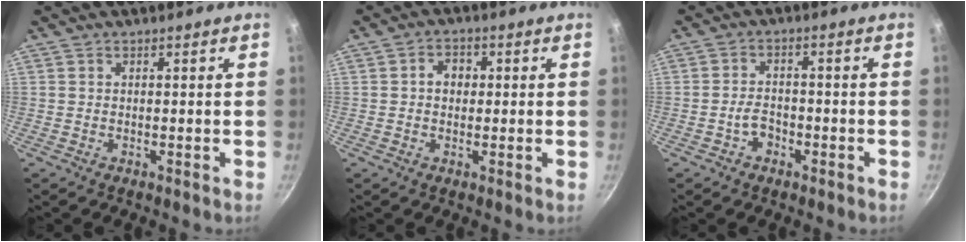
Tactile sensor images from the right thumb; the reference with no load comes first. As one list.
[{"total": 3.7, "force": [0.3, 3.0, 2.1], "torque": [-0.014, 0.007, 0.000]}, {"total": 3.6, "force": [-1.8, 2.4, 1.9], "torque": [-0.018, 0.023, -0.031]}]